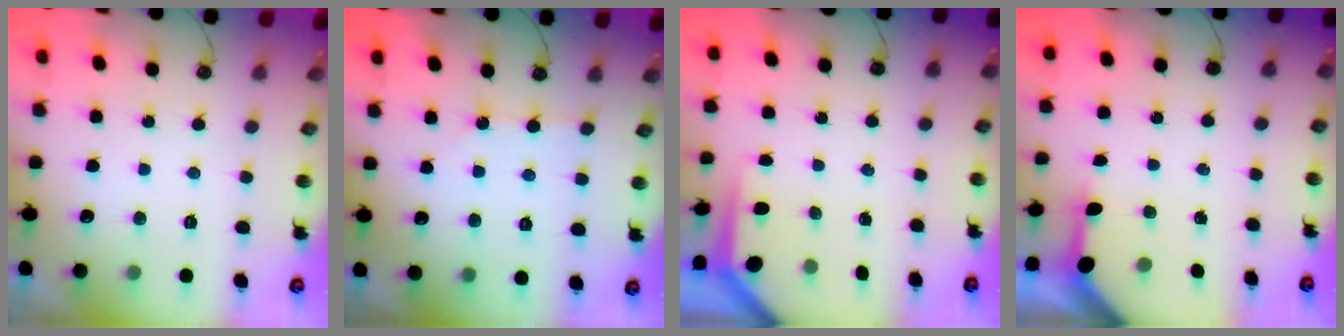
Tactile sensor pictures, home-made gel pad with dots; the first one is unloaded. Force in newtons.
{"total": 1.6, "press": 1.6, "slide": 0.3}
{"total": 3.8, "press": 3.8, "slide": 0.3}
{"total": 3.4, "press": 3.3, "slide": 0.4}